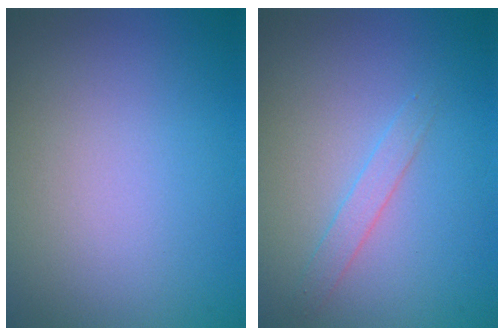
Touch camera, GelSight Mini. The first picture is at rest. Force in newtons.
{"total": 1.3, "press": 1.3, "slide": 0.1}